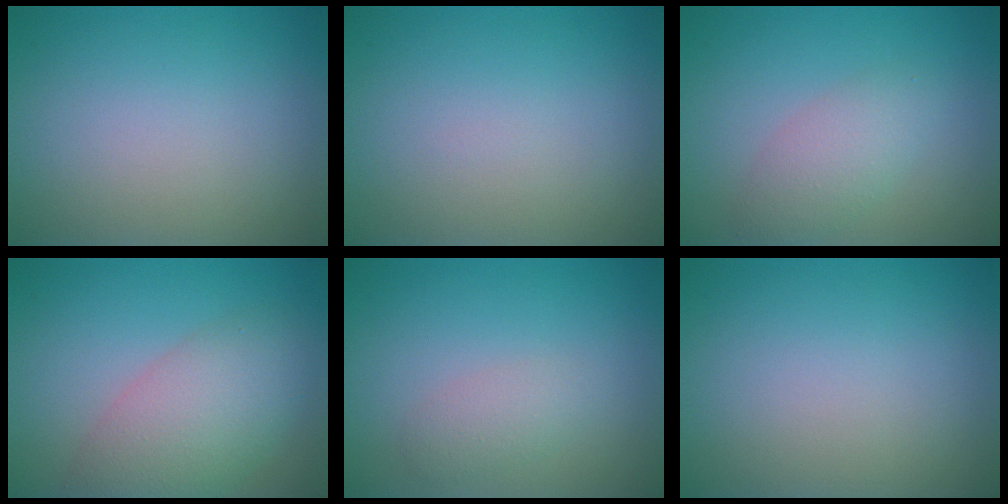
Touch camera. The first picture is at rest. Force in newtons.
{"total": 0.0}
{"total": 2.9, "press": 2.9, "slide": 0.2}
{"total": 6.2, "press": 6.2, "slide": 0.4}
{"total": 1.7, "press": 1.7, "slide": 0.0}
{"total": 0.0}